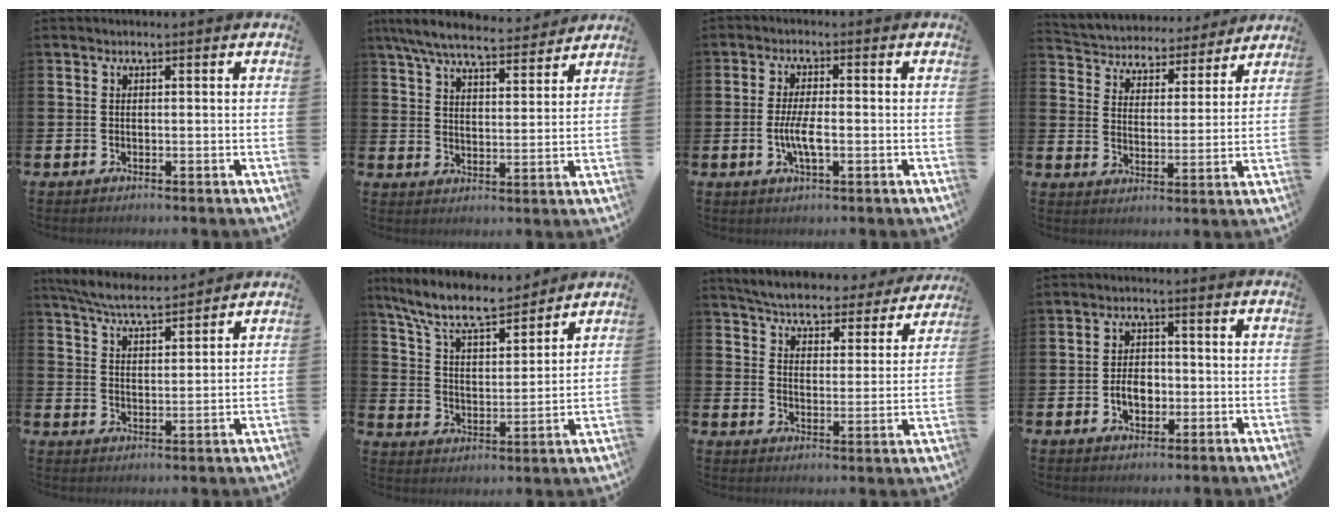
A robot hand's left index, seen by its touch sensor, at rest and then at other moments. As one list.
[{"total": 7.8, "force": [7.2, 1.4, 2.7], "torque": [-0.076, -0.038, 0.127]}, {"total": 4.0, "force": [-0.8, 1.3, 3.7], "torque": [-0.071, 0.001, -0.018]}, {"total": 4.8, "force": [4.4, 1.8, -0.2], "torque": [-0.033, -0.040, 0.074]}, {"total": 6.4, "force": [6.1, 0.6, 1.8], "torque": [-0.058, -0.029, 0.110]}, {"total": 9.7, "force": [8.6, 2.1, 3.8], "torque": [-0.107, -0.051, 0.153]}, {"total": 5.4, "force": [5.3, 0.6, 1.1], "torque": [-0.050, -0.041, 0.088]}, {"total": 4.0, "force": [-1.0, 2.7, 2.7], "torque": [-0.036, -0.002, -0.024]}]